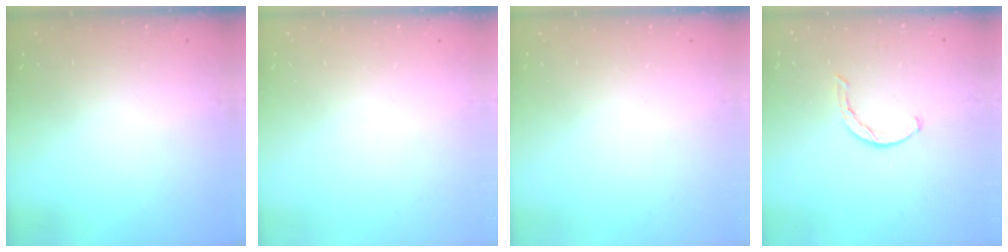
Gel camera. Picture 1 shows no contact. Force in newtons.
{"total": 0.0}
{"total": 0.0}
{"total": 1.8, "press": 1.8, "slide": 0.3}